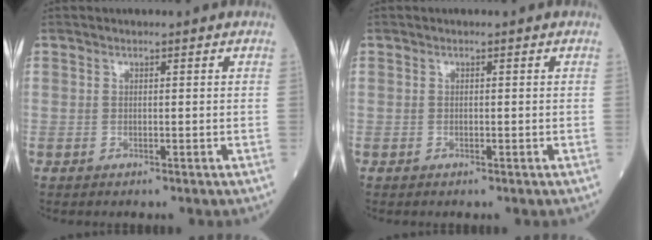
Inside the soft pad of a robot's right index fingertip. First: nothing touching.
{"total": 0.0}